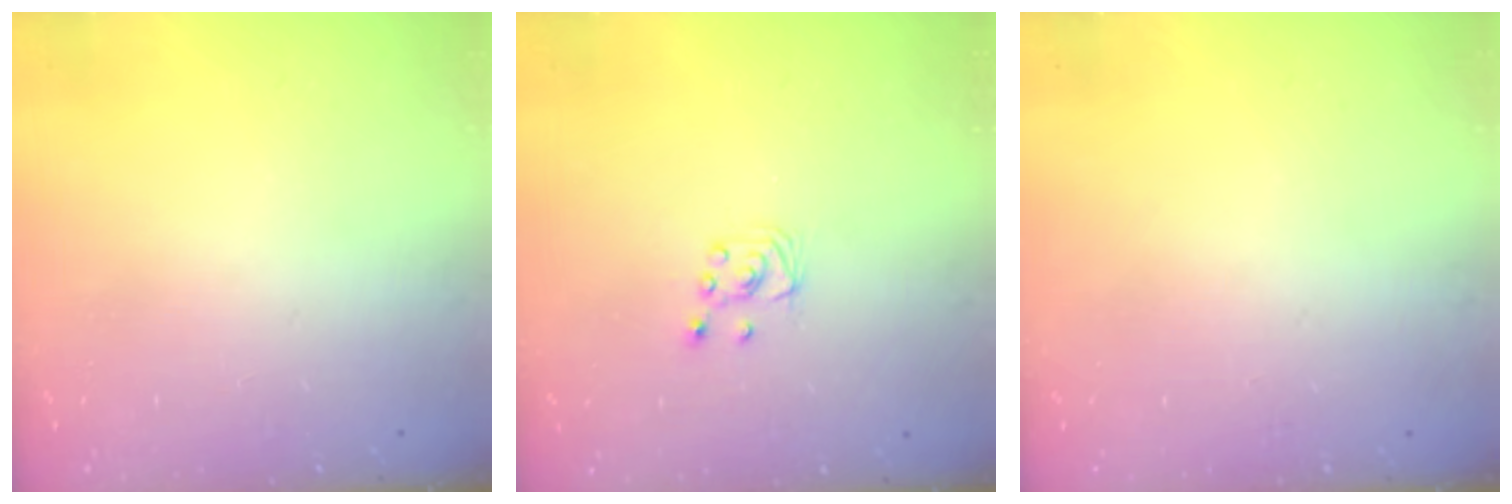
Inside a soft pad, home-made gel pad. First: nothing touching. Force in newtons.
{"total": 3.1, "press": 3.1, "slide": 0.2}
{"total": 0.0}